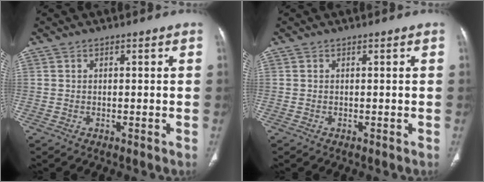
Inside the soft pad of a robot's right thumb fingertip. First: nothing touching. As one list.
[{"total": 0.0}]